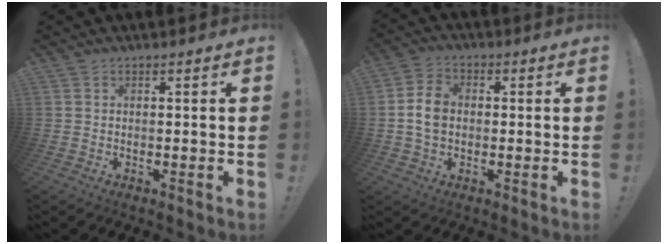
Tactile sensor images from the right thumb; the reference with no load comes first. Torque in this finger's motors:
{"motor_torque": [0.41, -0.07, -0.01, 0.05, -0.06]}